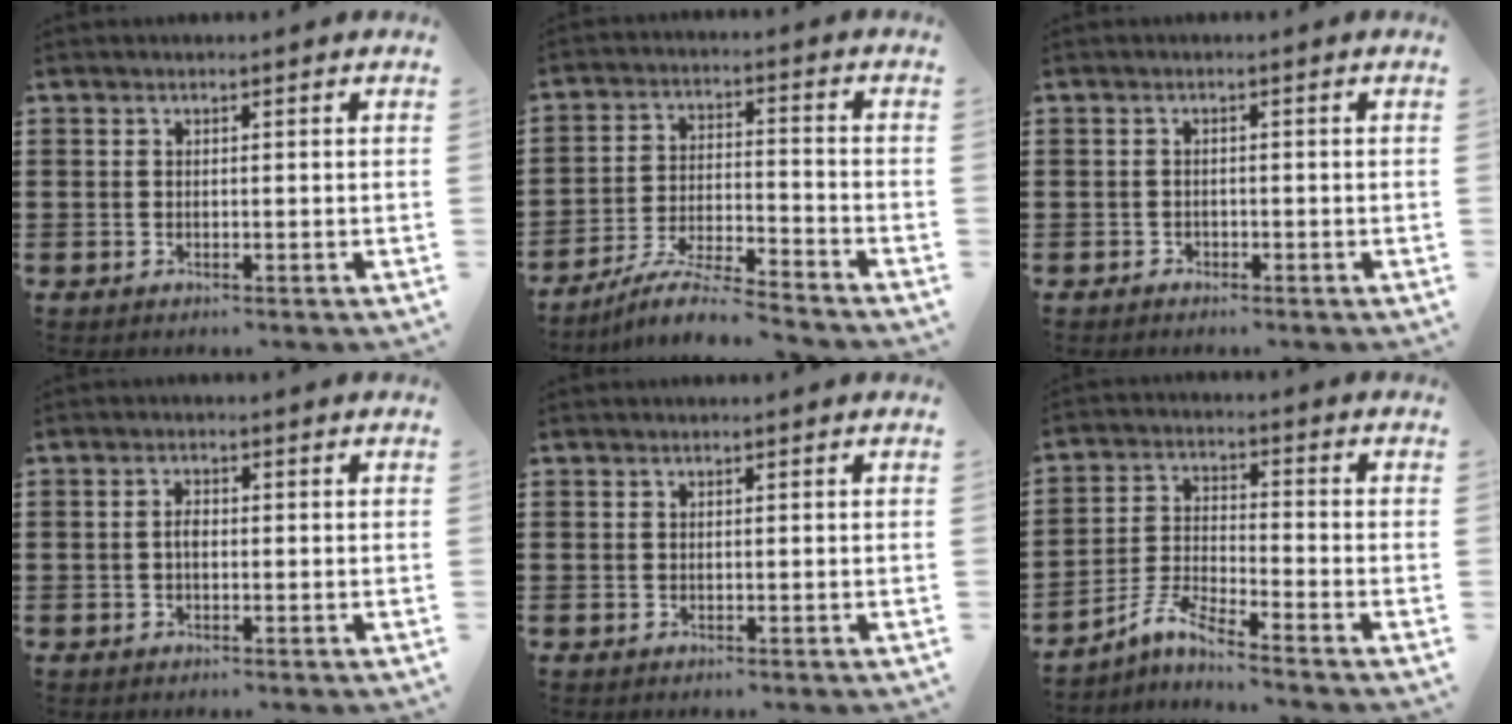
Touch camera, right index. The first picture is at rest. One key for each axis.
{"total": 7.7, "fx": -7.2, "fy": -0.1, "fz": 2.8, "tx": -0.057, "ty": -0.002, "tz": -0.141}
{"total": 1.0, "fx": -0.9, "fy": 0.4, "fz": 0.0, "tx": -0.002, "ty": 0.002, "tz": -0.021}
{"total": 1.7, "fx": -0.3, "fy": 0.8, "fz": 1.4, "tx": -0.028, "ty": 0.004, "tz": -0.007}
{"total": 0.0}
{"total": 5.4, "fx": -4.9, "fy": -0.1, "fz": 2.4, "tx": -0.071, "ty": -0.014, "tz": -0.102}